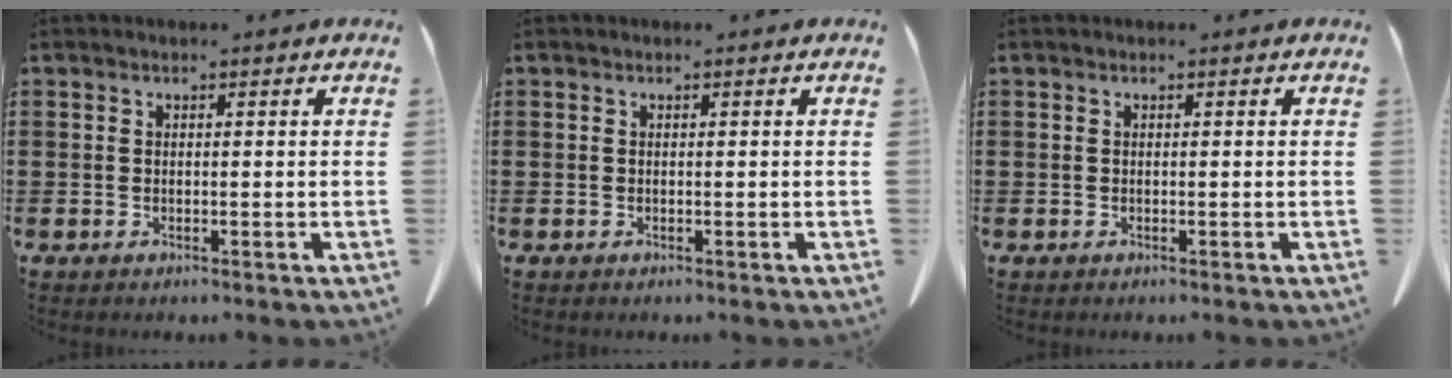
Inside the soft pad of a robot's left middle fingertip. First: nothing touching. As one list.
[{"total": 0.0}, {"total": 0.0}]